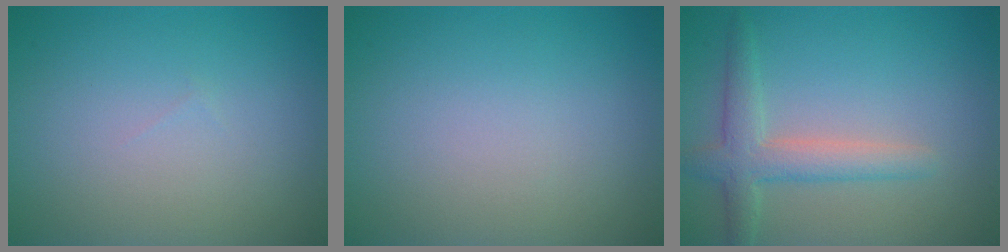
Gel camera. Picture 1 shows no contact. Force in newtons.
{"total": 0.0}
{"total": 3.4, "press": 3.4, "slide": 0.3}